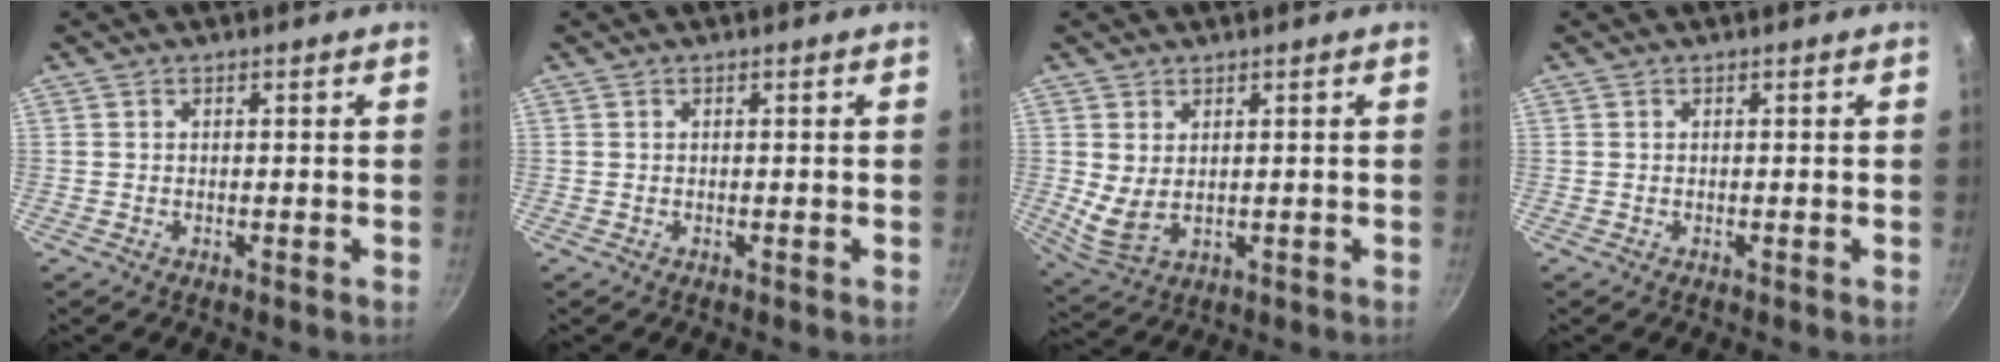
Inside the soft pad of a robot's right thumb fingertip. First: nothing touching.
{"total": 0.0}
{"total": 5.4, "force": [1.0, 3.4, 4.1], "torque": [-0.075, -0.021, 0.033]}
{"total": 0.0}